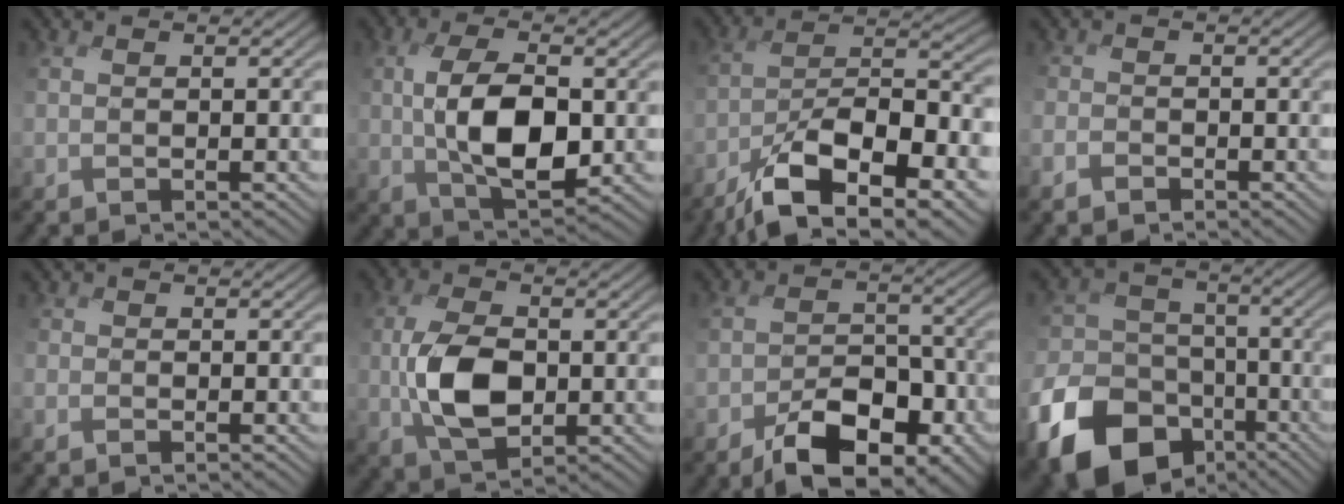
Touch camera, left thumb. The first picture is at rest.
{"total": 9.1, "force": [-0.6, 4.8, 7.7], "torque": [-0.159, -0.009, -0.011]}
{"total": 13.3, "force": [-8.3, 4.8, 9.3], "torque": [-0.159, -0.012, -0.156]}
{"total": 1.9, "force": [-1.6, 0.7, -0.6], "torque": [0.021, -0.002, -0.041]}
{"total": 1.1, "force": [-0.7, -0.1, -0.8], "torque": [0.022, -0.006, -0.021]}
{"total": 7.4, "force": [-1.4, 4.4, 5.8], "torque": [-0.135, -0.002, -0.034]}
{"total": 9.5, "force": [-5.9, 5.0, 5.5], "torque": [-0.082, -0.017, -0.098]}
{"total": 18.8, "force": [-10.8, 13.7, 7.0], "torque": [-0.176, -0.070, -0.187]}